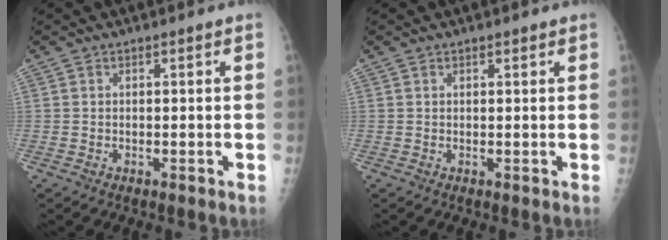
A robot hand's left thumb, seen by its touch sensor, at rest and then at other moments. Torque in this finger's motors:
{"motor_torque": [-0.27, -0.11, 0.02, -0.02, 0.03]}